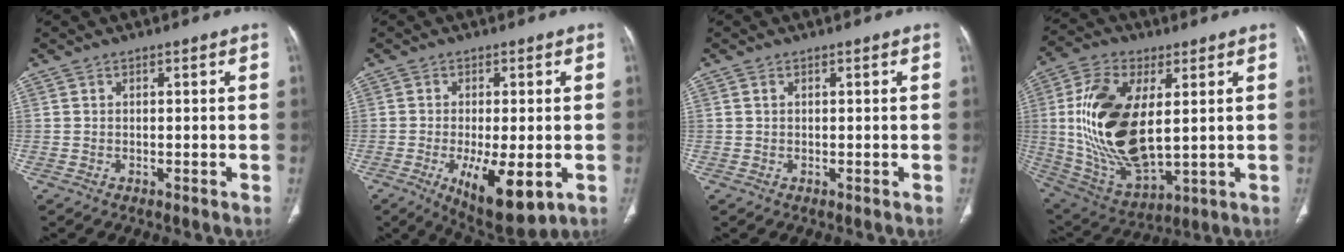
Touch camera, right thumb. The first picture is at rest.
{"total": 11.7, "force": [-3.6, 4.1, 10.3], "torque": [-0.164, -0.019, -0.044]}
{"total": 0.5, "force": [0.2, 0.4, 0.3], "torque": [-0.008, 0.003, 0.004]}
{"total": 21.8, "force": [2.7, 11.1, 18.6], "torque": [-0.365, -0.020, 0.061]}